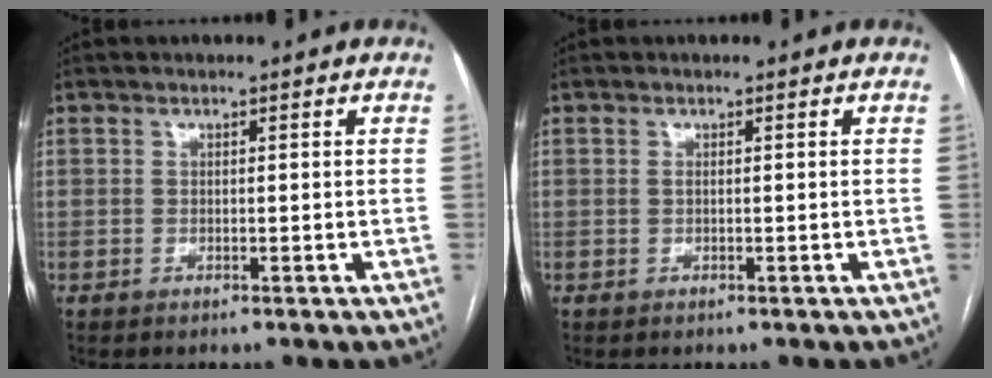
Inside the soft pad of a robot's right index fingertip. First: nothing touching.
{"total": 0.0}